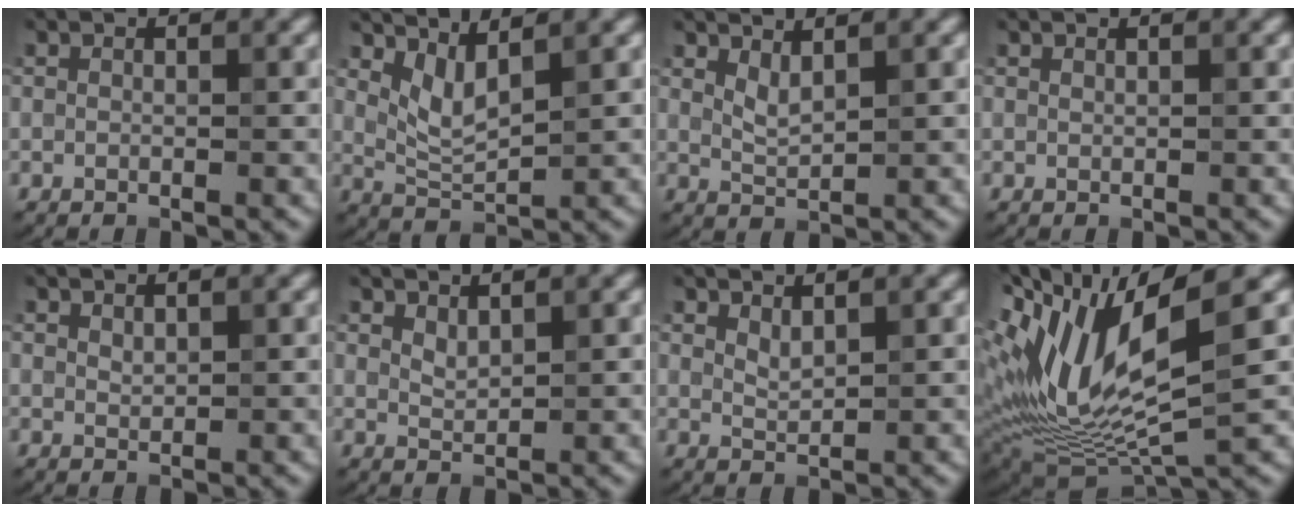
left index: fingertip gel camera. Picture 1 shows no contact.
{"total": 2.8, "force": [1.7, 0.8, 2.1], "torque": [-0.050, -0.011, 0.040]}
{"total": 1.6, "force": [1.1, 0.4, 1.1], "torque": [-0.026, -0.006, 0.027]}
{"total": 0.0}
{"total": 0.8, "force": [0.7, 0.3, 0.3], "torque": [-0.009, 0.000, 0.016]}
{"total": 1.3, "force": [1.0, 0.5, 0.7], "torque": [-0.019, -0.002, 0.024]}
{"total": 1.4, "force": [1.0, 0.4, 0.8], "torque": [-0.020, -0.003, 0.023]}
{"total": 13.1, "force": [2.9, 4.6, 11.9], "torque": [-0.252, -0.006, 0.061]}